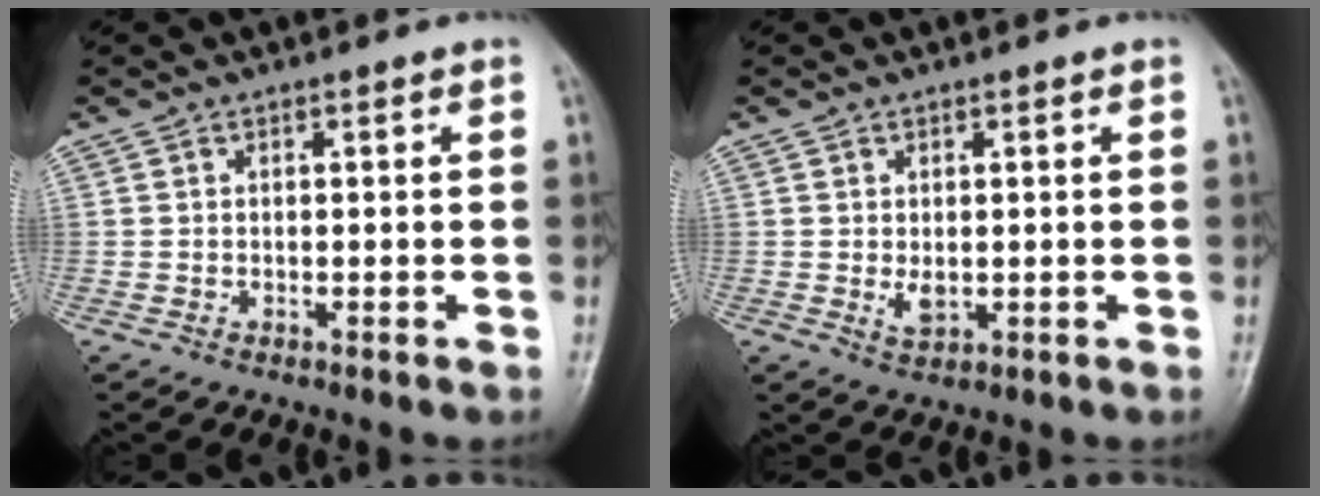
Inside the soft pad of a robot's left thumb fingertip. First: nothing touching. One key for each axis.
{"total": 2.6, "fx": 0.0, "fy": 1.6, "fz": 2.1, "tx": -0.033, "ty": -0.007, "tz": 0.004}